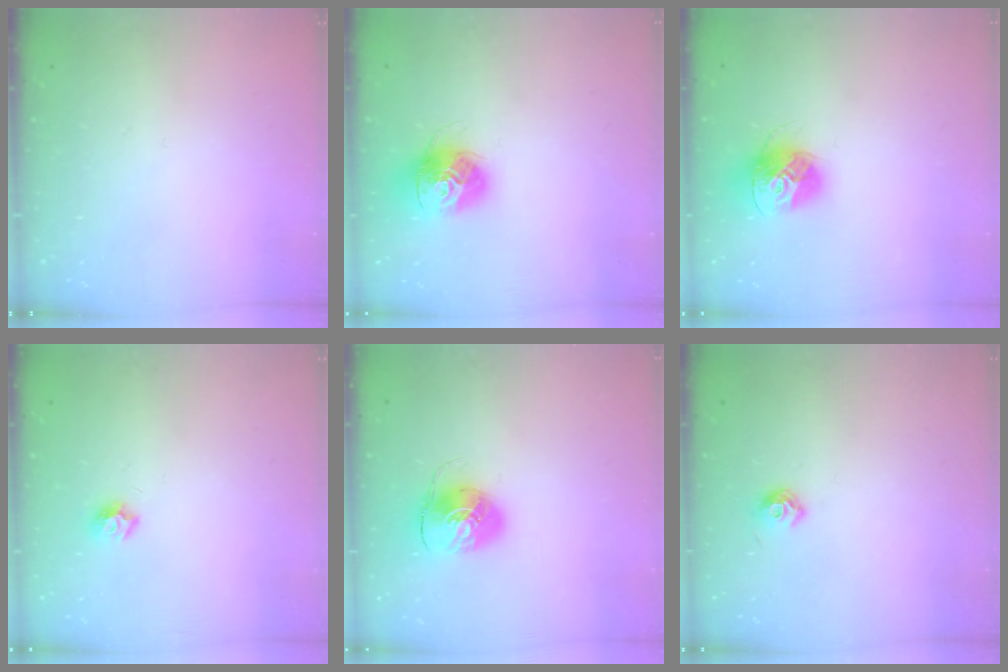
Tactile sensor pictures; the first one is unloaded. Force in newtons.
{"total": 14.6, "press": 14.5, "slide": 1.4}
{"total": 14.4, "press": 14.4, "slide": 1.3}
{"total": 6.8, "press": 6.8, "slide": 0.6}
{"total": 8.5, "press": 8.5, "slide": 0.1}
{"total": 6.4, "press": 6.3, "slide": 1.1}